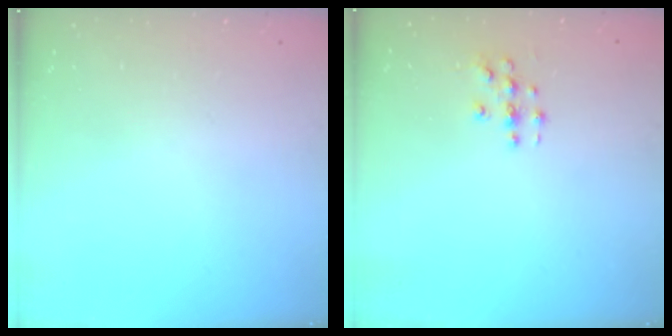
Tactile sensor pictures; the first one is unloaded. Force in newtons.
{"total": 3.4, "press": 3.4, "slide": 0.2}